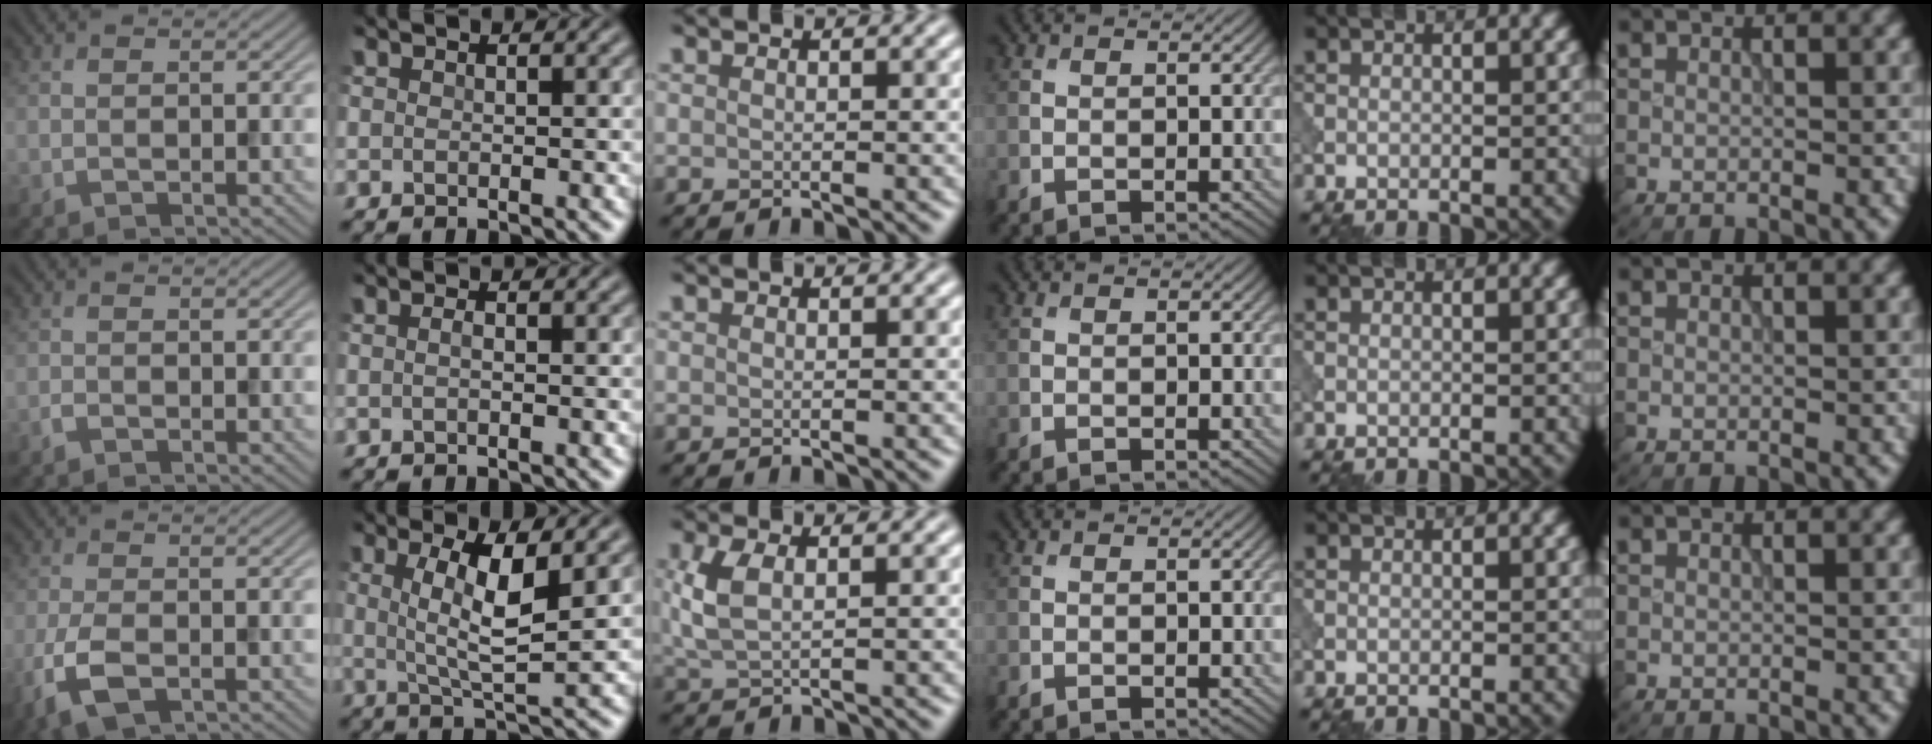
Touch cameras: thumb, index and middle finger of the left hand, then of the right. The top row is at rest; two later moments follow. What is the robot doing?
{"motion": "dispense", "object": "pipette"}